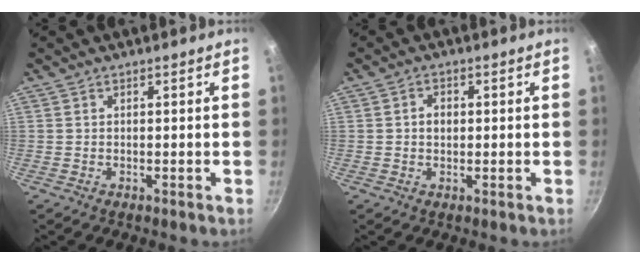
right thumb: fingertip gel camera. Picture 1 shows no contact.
{"total": 2.6, "force": [0.1, 2.0, 1.7], "torque": [-0.017, 0.006, 0.001]}